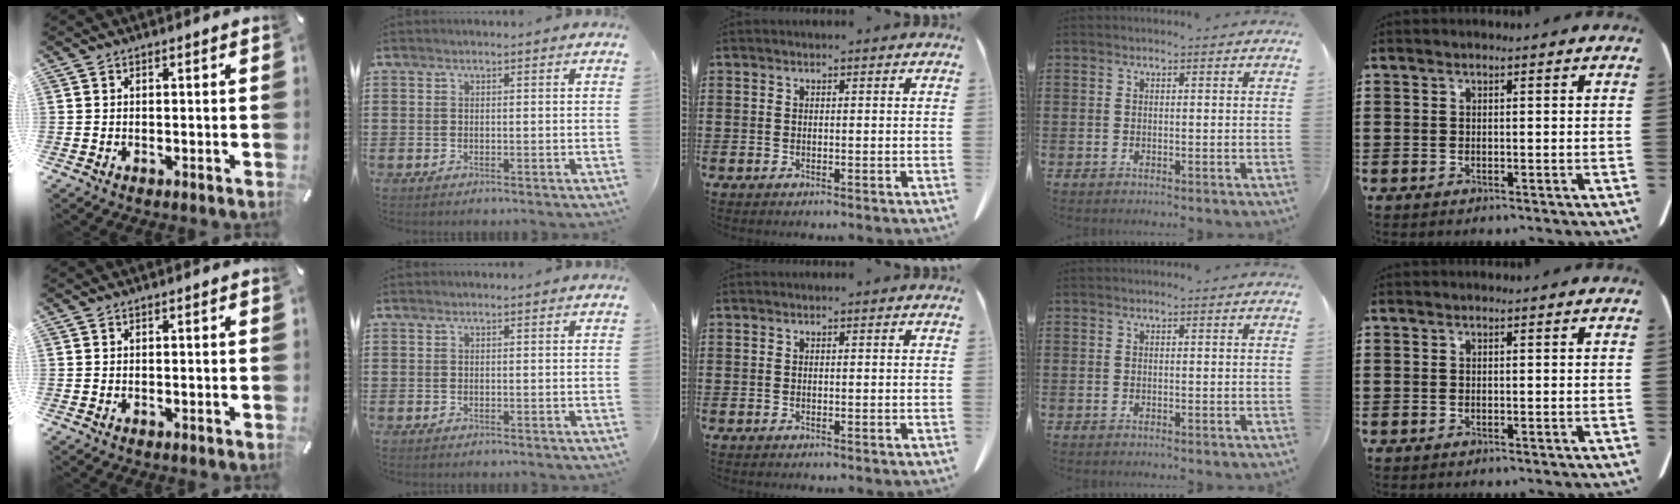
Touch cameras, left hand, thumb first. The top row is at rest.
{}